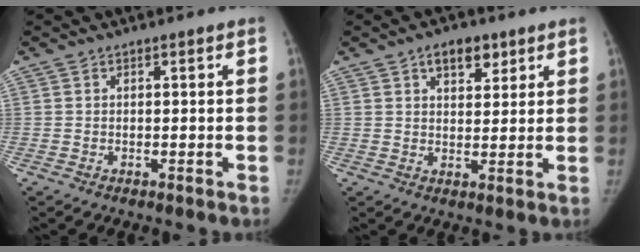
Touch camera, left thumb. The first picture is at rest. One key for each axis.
{"total": 5.8, "fx": 3.3, "fy": 3.3, "fz": 3.4, "tx": -0.021, "ty": -0.014, "tz": 0.048}